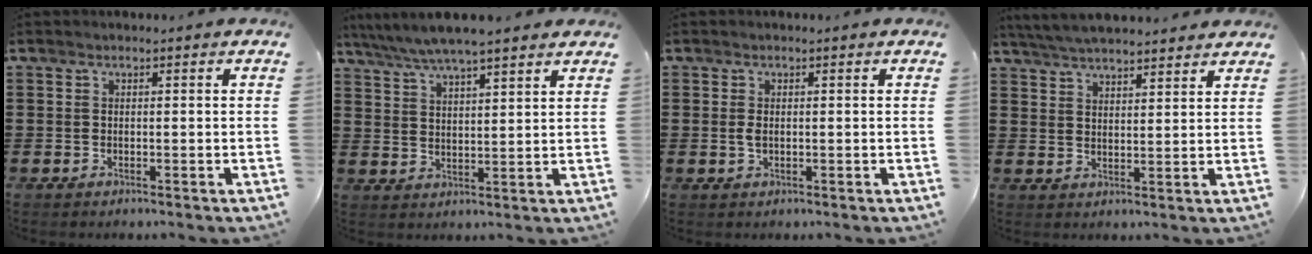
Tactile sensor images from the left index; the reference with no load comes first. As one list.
[{"total": 5.2, "force": [4.6, 0.3, 2.3], "torque": [-0.059, -0.015, 0.081]}, {"total": 1.5, "force": [0.1, 0.7, 1.3], "torque": [-0.027, 0.002, 0.000]}, {"total": 5.0, "force": [4.8, 0.2, 1.2], "torque": [-0.037, -0.015, 0.088]}]